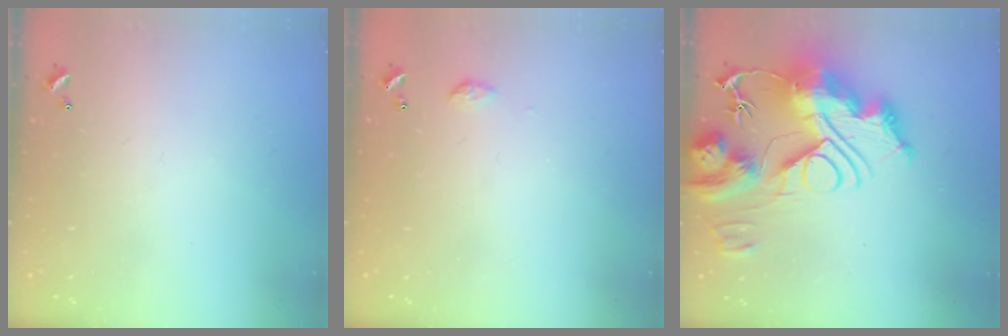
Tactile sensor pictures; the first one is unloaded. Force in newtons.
{"total": 3.4, "press": 3.4, "slide": 0.5}
{"total": 0.5, "press": 0.5, "slide": 0.0}